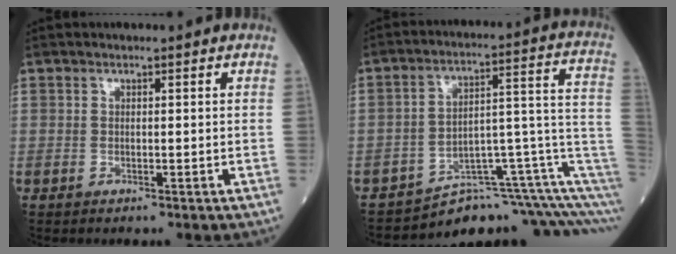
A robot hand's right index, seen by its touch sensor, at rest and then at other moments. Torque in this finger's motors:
{"motor_torque": [-0.04, -1.32, 0.08, 0.00]}